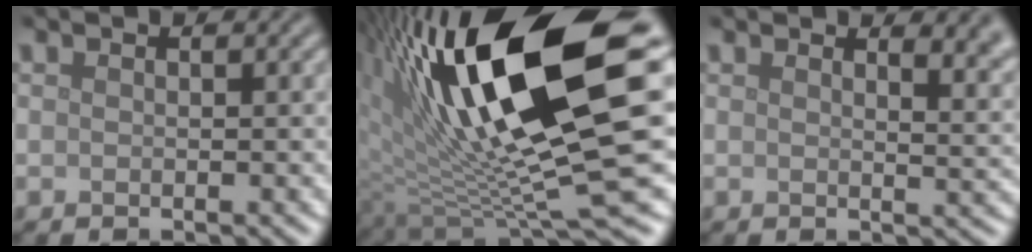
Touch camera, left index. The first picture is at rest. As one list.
[{"total": 17.6, "force": [5.2, 4.7, 16.2], "torque": [-0.279, -0.005, 0.096]}, {"total": 5.0, "force": [3.2, 2.2, 3.2], "torque": [-0.015, 0.012, 0.035]}]